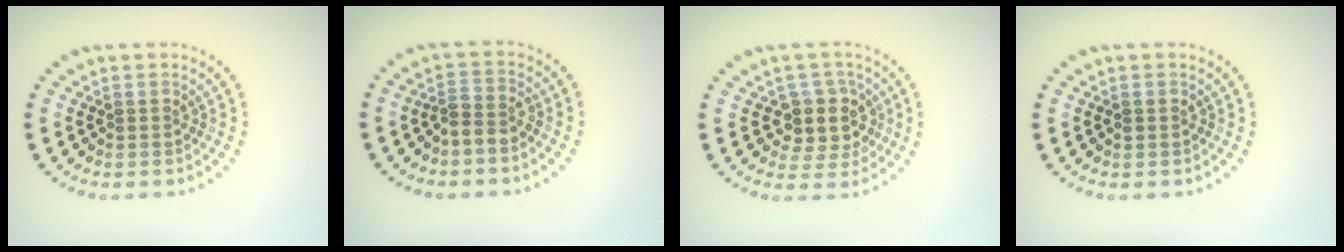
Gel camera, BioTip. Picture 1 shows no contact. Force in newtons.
{"total": 1.9, "press": 1.4, "slide": 1.2}
{"total": 3.7, "press": 3.3, "slide": 1.7}
{"total": 0.8, "press": 0.8, "slide": 0.0}